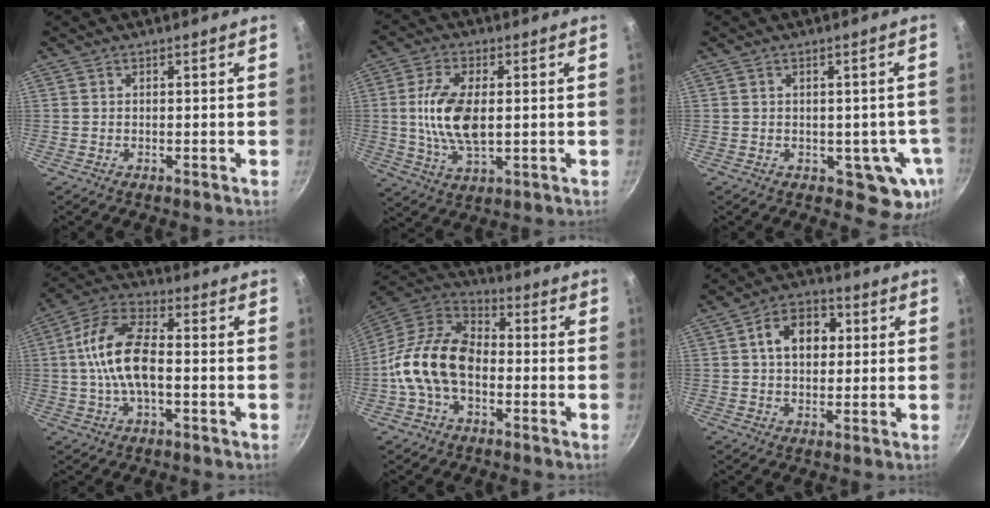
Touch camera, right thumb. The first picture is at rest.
{"total": 11.4, "force": [0.6, 5.6, 9.8], "torque": [-0.192, -0.002, 0.012]}
{"total": 7.3, "force": [-1.5, 4.9, 5.2], "torque": [-0.026, 0.009, -0.012]}
{"total": 13.5, "force": [-0.6, 6.7, 11.7], "torque": [-0.213, 0.036, -0.026]}
{"total": 15.5, "force": [-2.7, 10.1, 11.4], "torque": [-0.178, 0.039, -0.069]}
{"total": 9.9, "force": [1.9, 7.0, 6.8], "torque": [-0.074, 0.012, 0.020]}